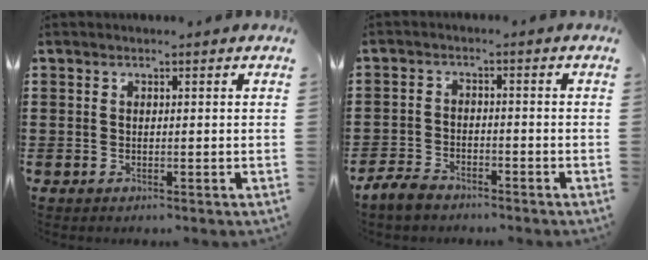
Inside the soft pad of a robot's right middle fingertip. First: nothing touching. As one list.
[{"total": 3.4, "force": [-3.1, 1.1, 0.9], "torque": [-0.033, 0.003, -0.067]}]